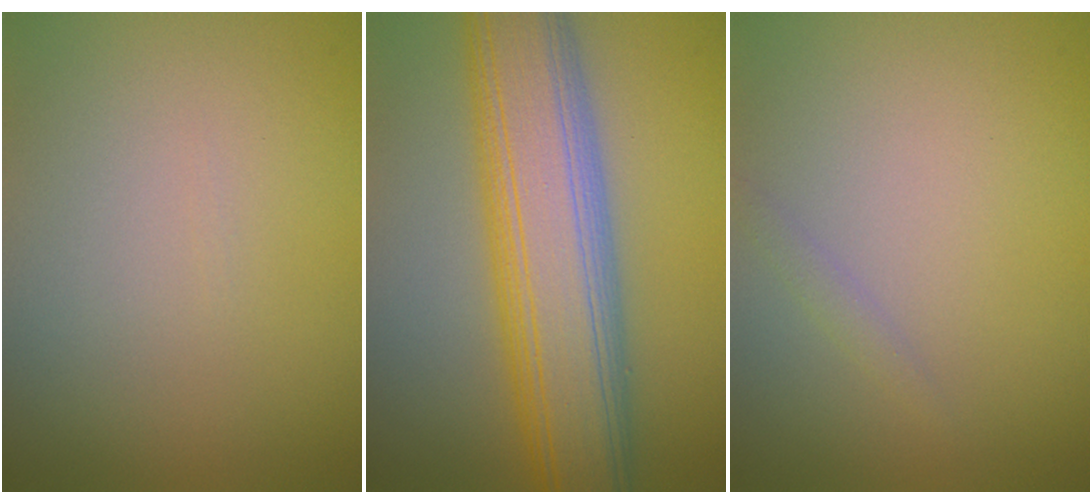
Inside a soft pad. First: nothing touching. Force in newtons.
{"total": 11.0, "press": 11.0, "slide": 0.6}
{"total": 0.8, "press": 0.8, "slide": 0.0}